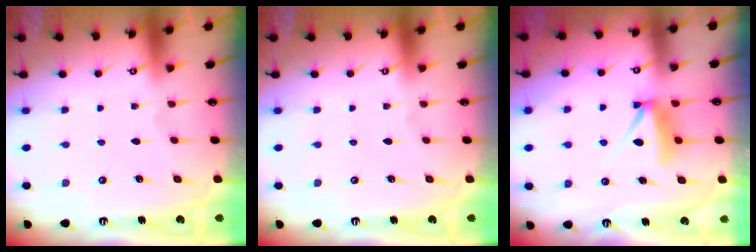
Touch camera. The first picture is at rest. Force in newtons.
{"total": 0.0}
{"total": 7.9, "press": 7.8, "slide": 0.6}